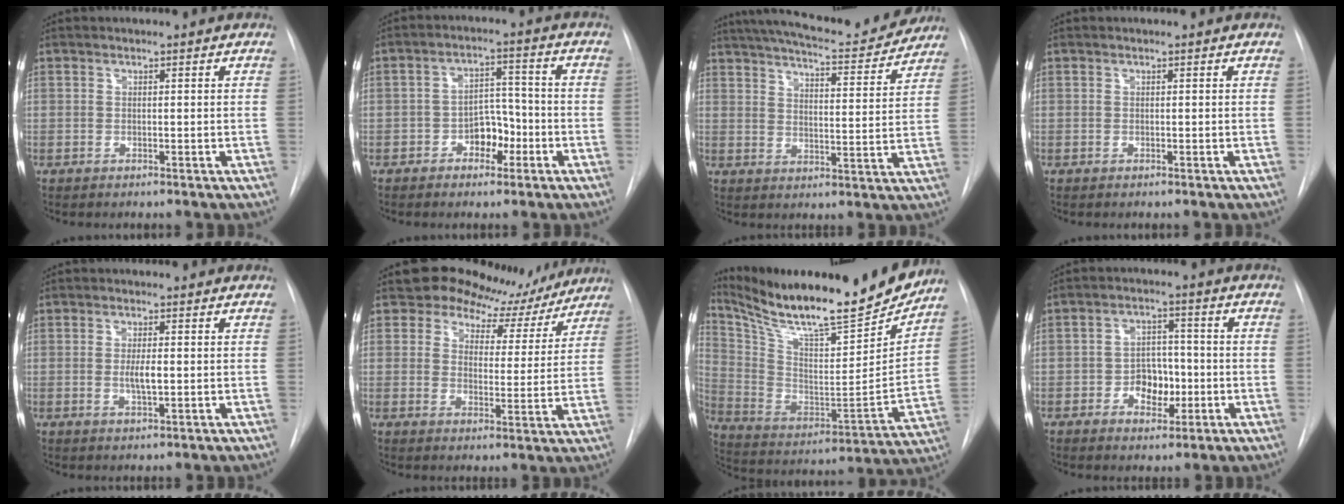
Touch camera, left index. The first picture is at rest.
{"total": 5.9, "force": [-3.0, 3.5, 3.7], "torque": [-0.054, 0.017, -0.050]}
{"total": 17.3, "force": [15.7, 2.5, 6.8], "torque": [-0.112, -0.007, 0.212]}
{"total": 0.0}
{"total": 2.9, "force": [-0.4, 0.7, 2.8], "torque": [-0.054, -0.006, -0.006]}
{"total": 10.7, "force": [9.4, 5.1, 0.9], "torque": [0.012, -0.007, 0.101]}
{"total": 25.2, "force": [22.1, 2.9, 11.8], "torque": [-0.217, -0.056, 0.342]}
{"total": 6.1, "force": [-1.9, 4.0, 4.1], "torque": [-0.061, 0.009, -0.030]}